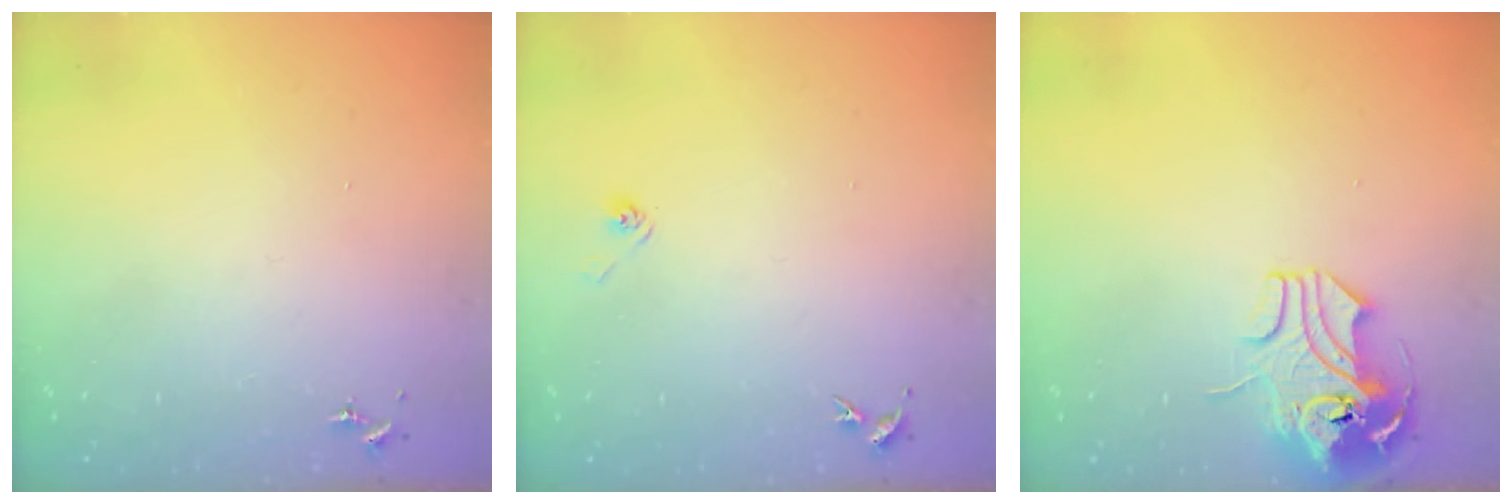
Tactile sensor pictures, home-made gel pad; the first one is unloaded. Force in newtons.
{"total": 2.9, "press": 2.5, "slide": 1.5}
{"total": 12.2, "press": 12.1, "slide": 1.7}